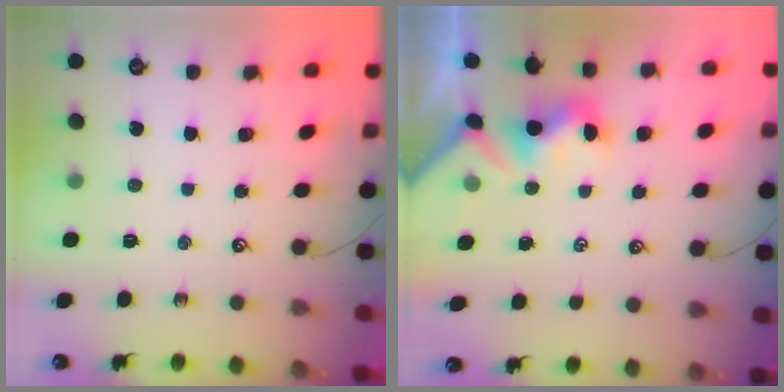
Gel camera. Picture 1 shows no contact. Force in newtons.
{"total": 0.8, "press": 0.6, "slide": 0.5}